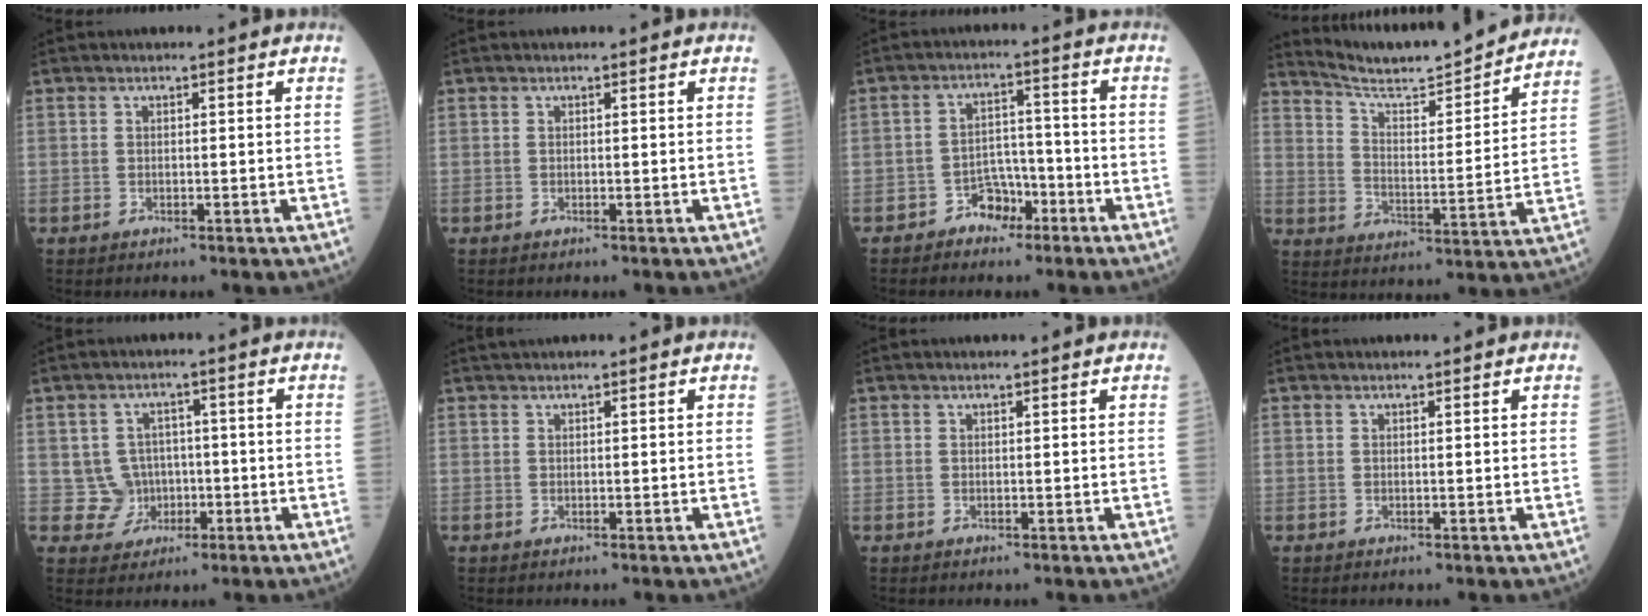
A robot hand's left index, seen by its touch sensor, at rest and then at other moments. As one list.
[{"total": 0.0}, {"total": 4.5, "force": [-3.0, 2.8, 1.7], "torque": [-0.026, 0.013, -0.051]}, {"total": 17.9, "force": [17.0, 0.3, 5.8], "torque": [-0.100, -0.027, 0.246]}, {"total": 4.5, "force": [-0.5, 4.4, 0.3], "torque": [-0.001, 0.010, -0.004]}, {"total": 0.9, "force": [0.8, -0.3, 0.2], "torque": [-0.007, 0.008, 0.022]}, {"total": 1.1, "force": [1.0, -0.1, 0.5], "torque": [-0.005, 0.008, 0.018]}, {"total": 0.9, "force": [0.8, 0.0, 0.3], "torque": [-0.004, 0.008, 0.015]}]